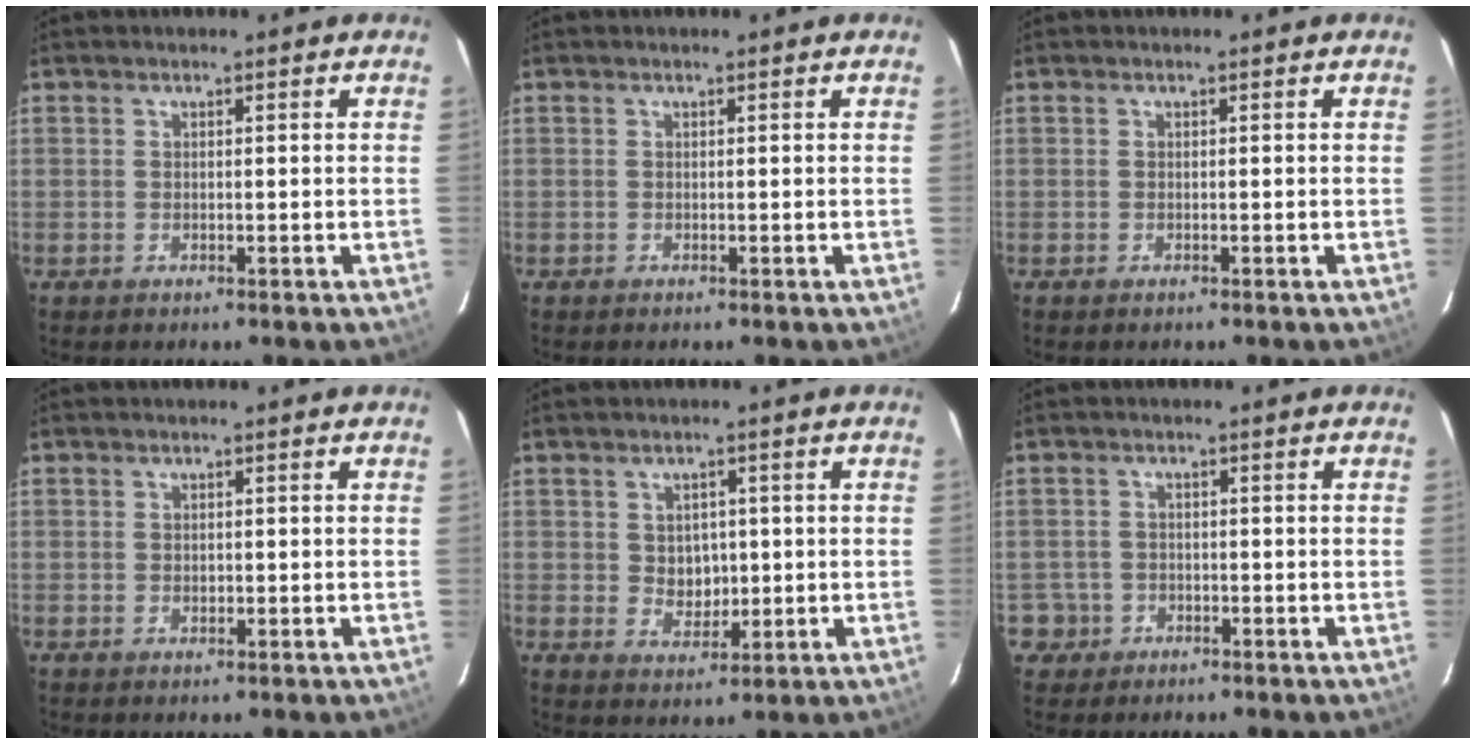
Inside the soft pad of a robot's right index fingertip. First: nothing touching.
{"total": 0.0}
{"total": 0.0}
{"total": 0.8, "force": [0.0, 0.7, 0.2], "torque": [-0.001, 0.001, 0.002]}
{"total": 4.5, "force": [0.5, 3.9, 2.3], "torque": [-0.035, 0.002, 0.016]}
{"total": 3.7, "force": [-1.3, 3.5, -0.1], "torque": [-0.005, 0.019, -0.020]}